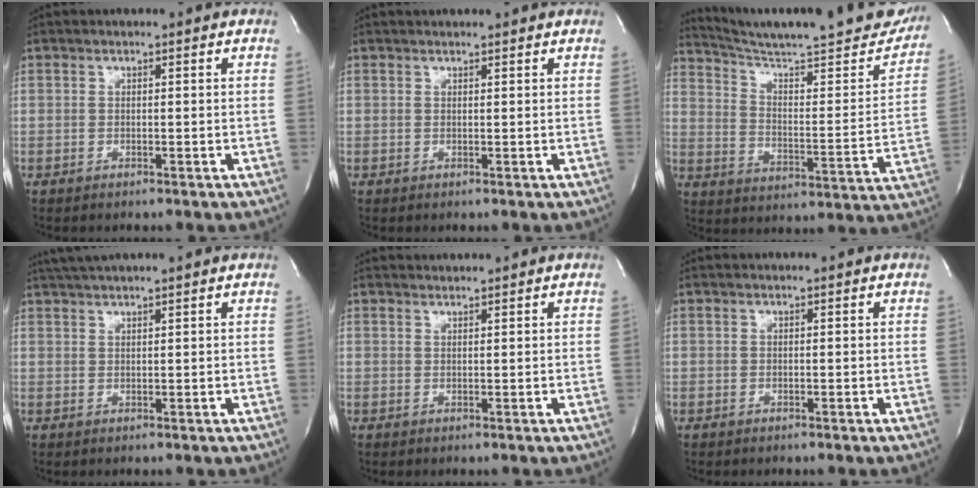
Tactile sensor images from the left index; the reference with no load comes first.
{"total": 3.1, "force": [3.0, 0.1, 0.7], "torque": [-0.016, 0.017, 0.038]}
{"total": 27.9, "force": [24.6, 3.4, 12.7], "torque": [-0.192, -0.066, 0.326]}
{"total": 5.7, "force": [5.0, -0.7, 2.6], "torque": [-0.043, 0.031, 0.082]}
{"total": 1.1, "force": [1.0, -0.3, -0.3], "torque": [-0.007, -0.001, 0.024]}
{"total": 0.0}